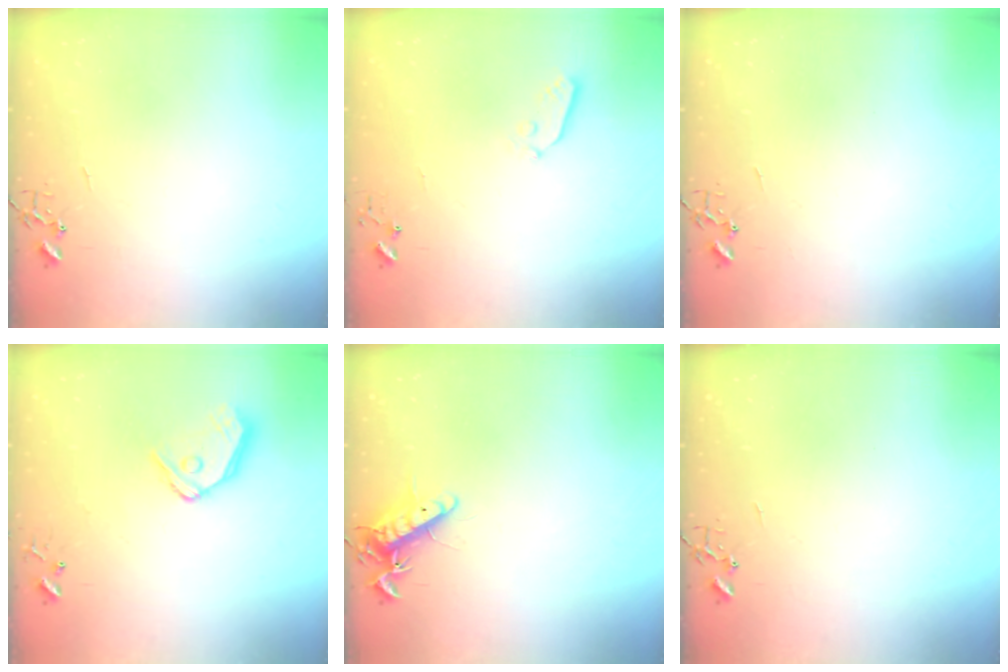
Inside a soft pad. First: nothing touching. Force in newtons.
{"total": 3.6, "press": 3.6, "slide": 0.6}
{"total": 0.0}
{"total": 12.7, "press": 12.5, "slide": 2.0}
{"total": 11.3, "press": 11.2, "slide": 1.5}
{"total": 0.0}